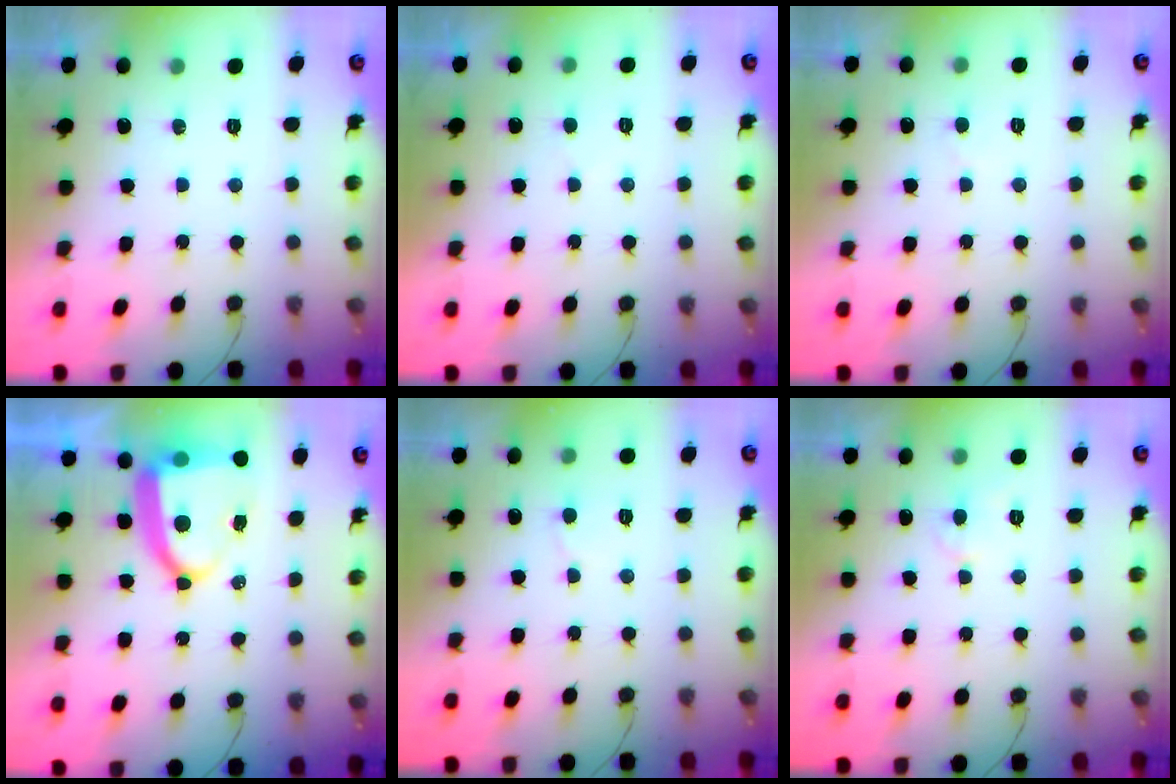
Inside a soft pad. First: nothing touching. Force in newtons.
{"total": 2.3, "press": 2.3, "slide": 0.3}
{"total": 2.7, "press": 2.7, "slide": 0.3}
{"total": 11.1, "press": 11.0, "slide": 1.5}
{"total": 4.8, "press": 4.8, "slide": 0.5}
{"total": 3.5, "press": 3.5, "slide": 0.3}